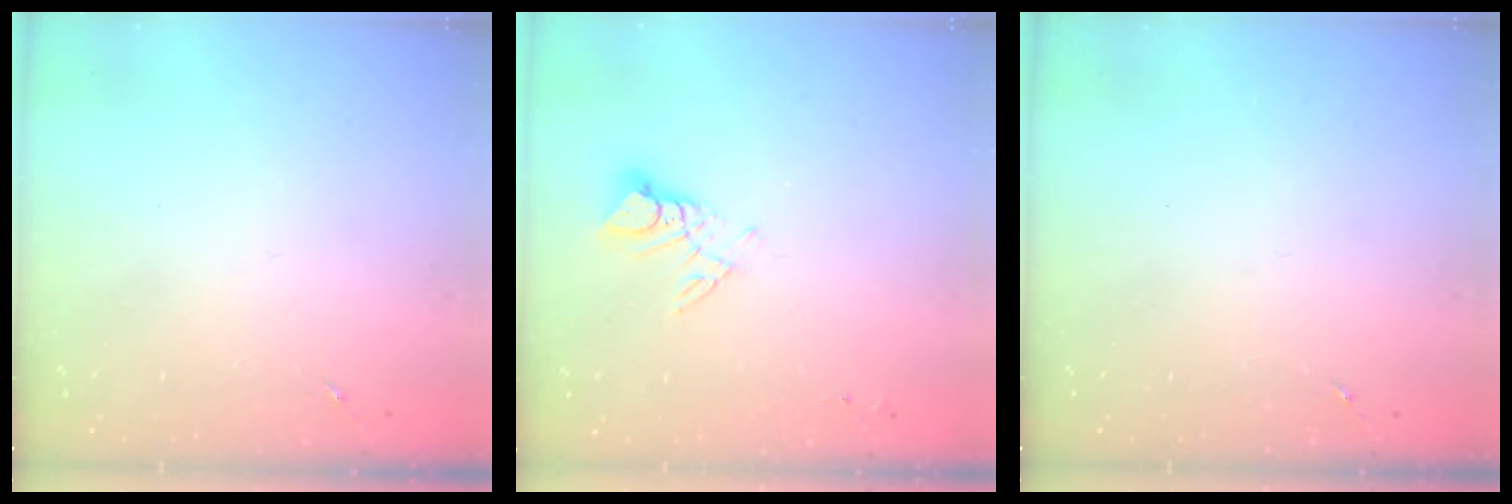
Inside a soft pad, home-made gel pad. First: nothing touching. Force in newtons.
{"total": 6.8, "press": 6.8, "slide": 0.5}
{"total": 0.0}